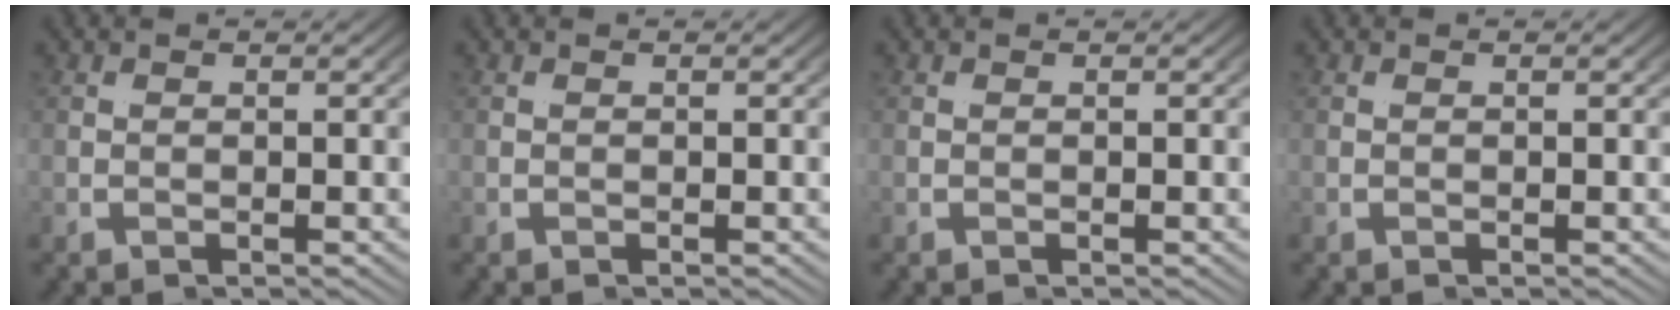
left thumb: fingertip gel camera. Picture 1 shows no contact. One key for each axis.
{"total": 0.0}
{"total": 0.0}
{"total": 0.0}